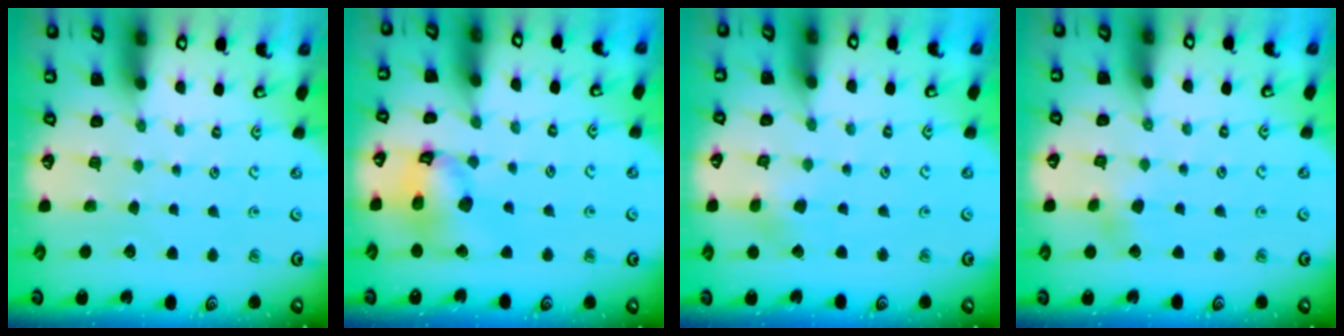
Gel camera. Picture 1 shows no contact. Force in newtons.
{"total": 14.4, "press": 14.3, "slide": 2.2}
{"total": 3.2, "press": 3.1, "slide": 0.6}
{"total": 4.3, "press": 4.3, "slide": 0.4}